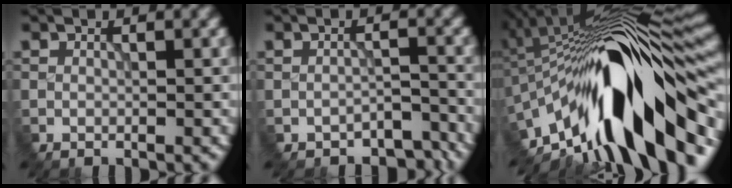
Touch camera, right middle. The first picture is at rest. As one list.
[{"total": 2.8, "force": [-2.3, 1.1, 1.0], "torque": [-0.015, 0.000, -0.029]}, {"total": 16.6, "force": [-6.5, 5.2, 14.4], "torque": [-0.225, 0.026, -0.109]}]